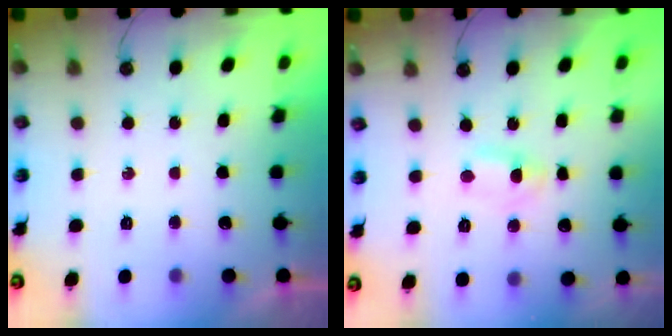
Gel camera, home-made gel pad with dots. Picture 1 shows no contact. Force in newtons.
{"total": 1.5, "press": 1.3, "slide": 0.7}